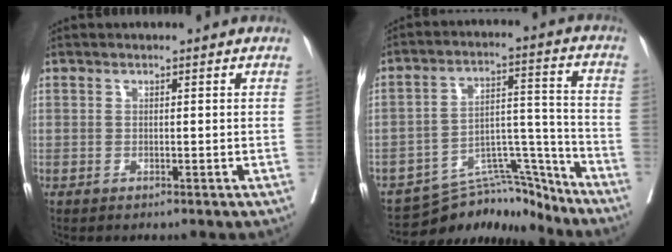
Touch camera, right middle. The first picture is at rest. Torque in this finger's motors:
{"motor_torque": [0.28, -0.74, -0.11, -0.05]}